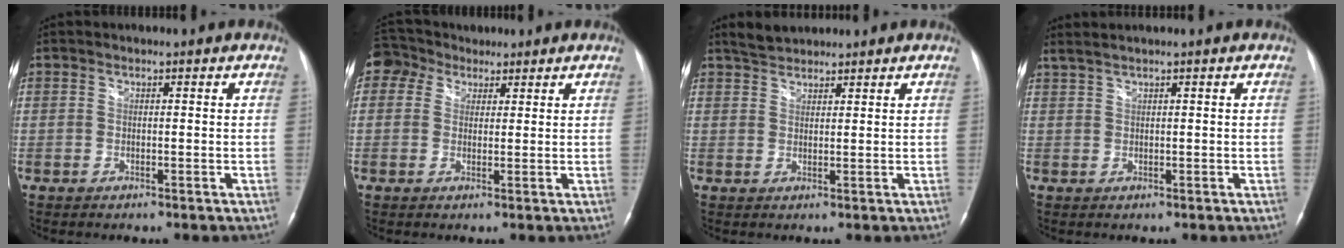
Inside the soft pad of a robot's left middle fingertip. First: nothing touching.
{"total": 5.5, "force": [3.3, 4.2, 1.1], "torque": [-0.035, 0.036, 0.064]}
{"total": 3.0, "force": [2.9, 0.9, 0.4], "torque": [-0.014, 0.015, 0.051]}
{"total": 2.0, "force": [1.7, -0.2, 1.1], "torque": [-0.028, 0.015, 0.039]}